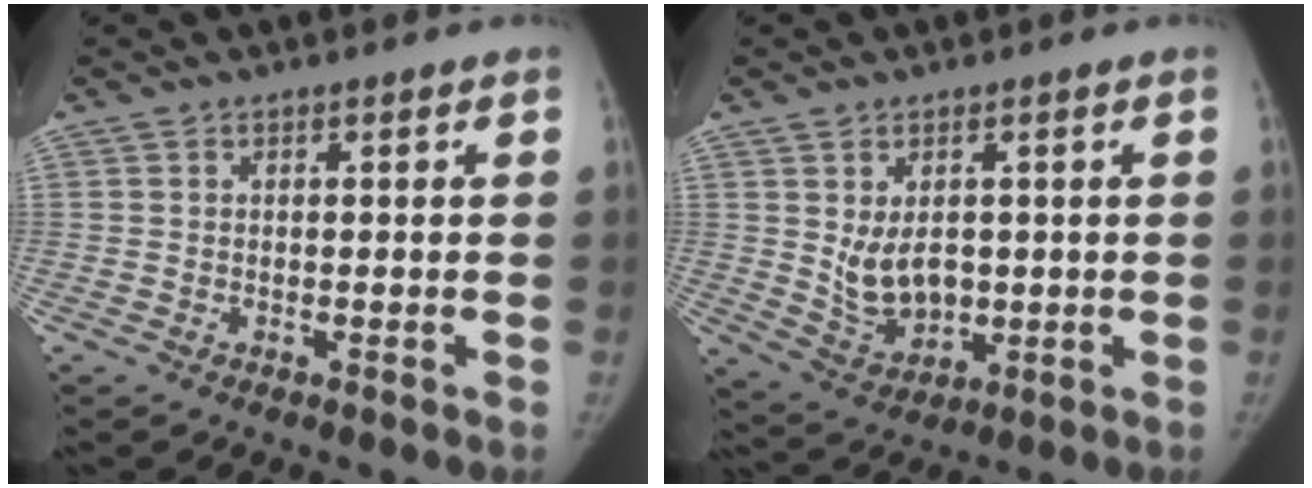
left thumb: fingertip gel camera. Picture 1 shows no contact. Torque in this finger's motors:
{"motor_torque": [0.06, 0.05, 0.04, 0.04, 0.05]}